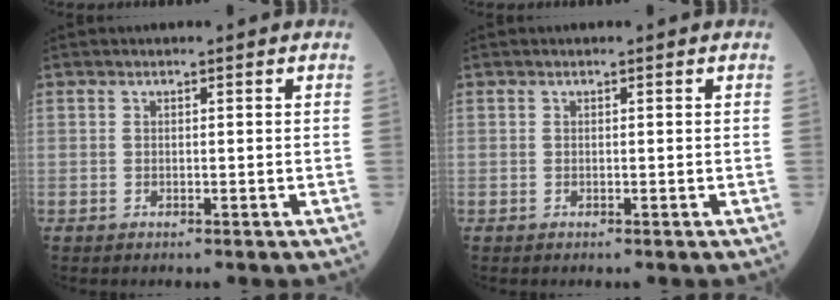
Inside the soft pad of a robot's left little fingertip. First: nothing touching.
{"total": 0.0}